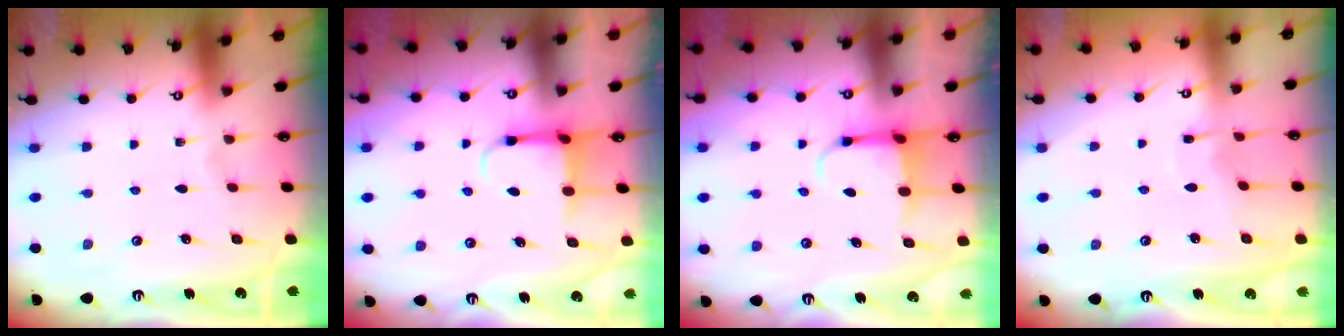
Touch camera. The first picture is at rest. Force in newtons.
{"total": 4.2, "press": 4.1, "slide": 1.1}
{"total": 4.0, "press": 3.9, "slide": 1.1}
{"total": 3.2, "press": 3.2, "slide": 0.4}